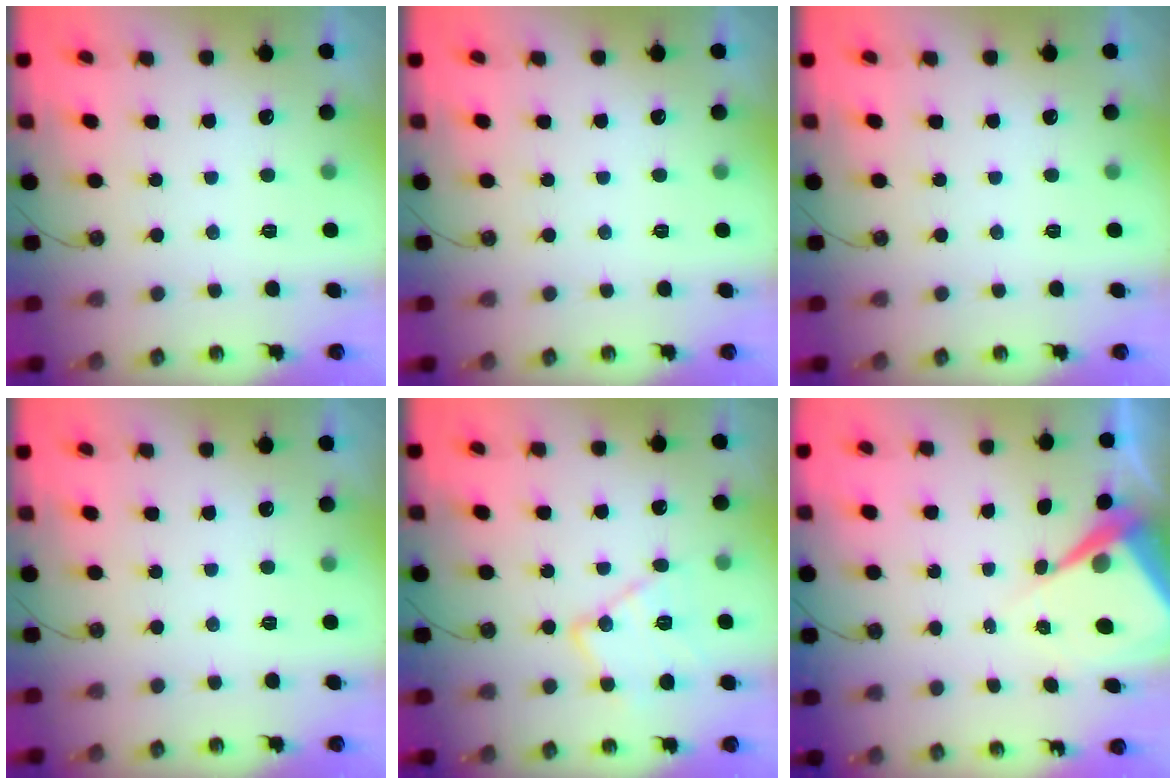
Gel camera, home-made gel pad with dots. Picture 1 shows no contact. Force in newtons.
{"total": 0.0}
{"total": 0.0}
{"total": 0.0}
{"total": 14.6, "press": 14.6, "slide": 0.6}
{"total": 8.2, "press": 8.2, "slide": 0.8}